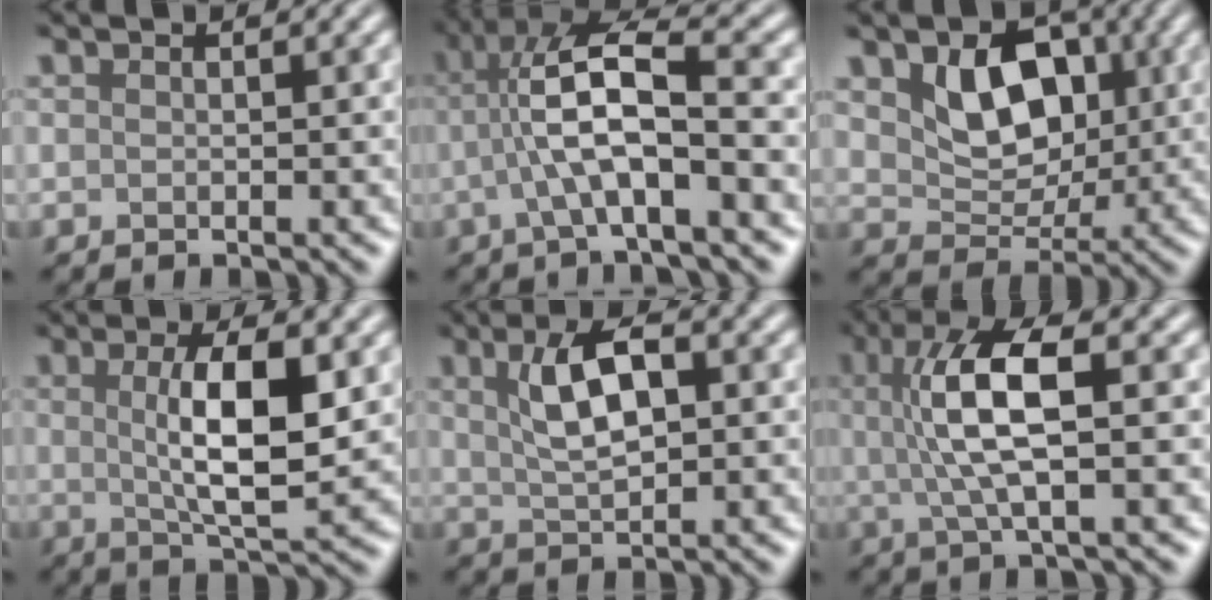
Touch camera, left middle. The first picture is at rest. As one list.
[{"total": 7.3, "force": [-0.8, 1.8, 7.0], "torque": [-0.133, 0.023, -0.021]}, {"total": 5.8, "force": [1.4, 4.1, 3.9], "torque": [-0.076, -0.011, 0.020]}, {"total": 6.5, "force": [0.8, 1.8, 6.2], "torque": [-0.107, -0.001, 0.016]}, {"total": 5.0, "force": [1.3, 2.0, 4.3], "torque": [-0.082, 0.008, 0.022]}, {"total": 6.7, "force": [0.9, 1.8, 6.4], "torque": [-0.129, 0.005, 0.017]}]